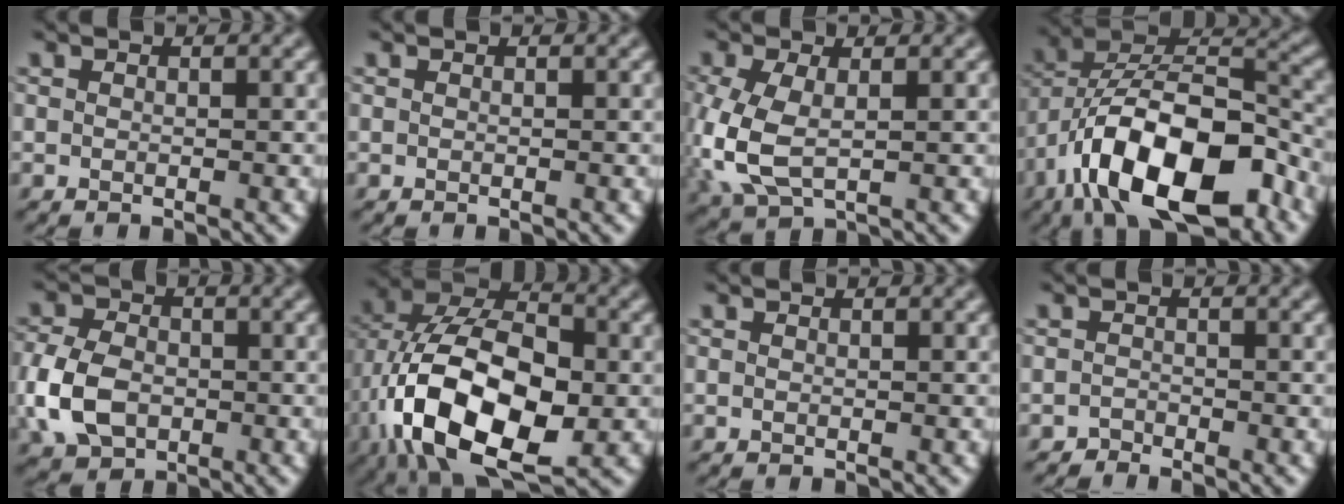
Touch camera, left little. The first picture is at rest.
{"total": 0.0}
{"total": 5.9, "force": [-0.7, 3.4, 4.8], "torque": [-0.141, -0.010, -0.008]}
{"total": 14.7, "force": [-8.0, 6.3, 10.6], "torque": [-0.173, 0.013, -0.149]}
{"total": 6.7, "force": [-1.7, 4.8, 4.4], "torque": [-0.115, -0.004, -0.042]}
{"total": 14.9, "force": [-4.3, 8.1, 11.8], "torque": [-0.218, 0.001, -0.086]}
{"total": 0.0}
{"total": 0.9, "force": [-0.9, 0.1, -0.2], "torque": [0.003, 0.006, -0.017]}